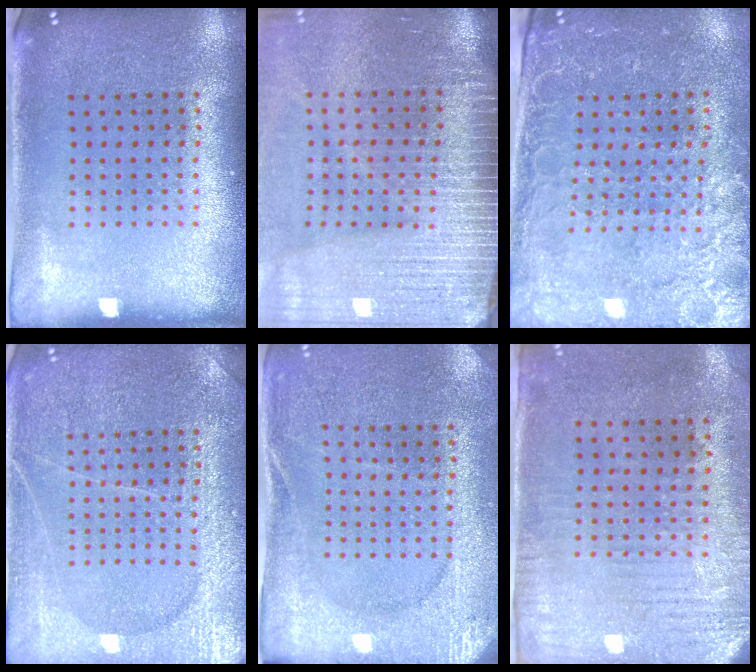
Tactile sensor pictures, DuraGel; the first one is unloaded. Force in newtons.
{"total": 4.2, "press": 3.6, "slide": 2.2}
{"total": 3.1, "press": 2.9, "slide": 1.1}
{"total": 3.6, "press": 3.6, "slide": 0.3}
{"total": 2.7, "press": 2.6, "slide": 0.4}
{"total": 2.9, "press": 2.4, "slide": 1.7}